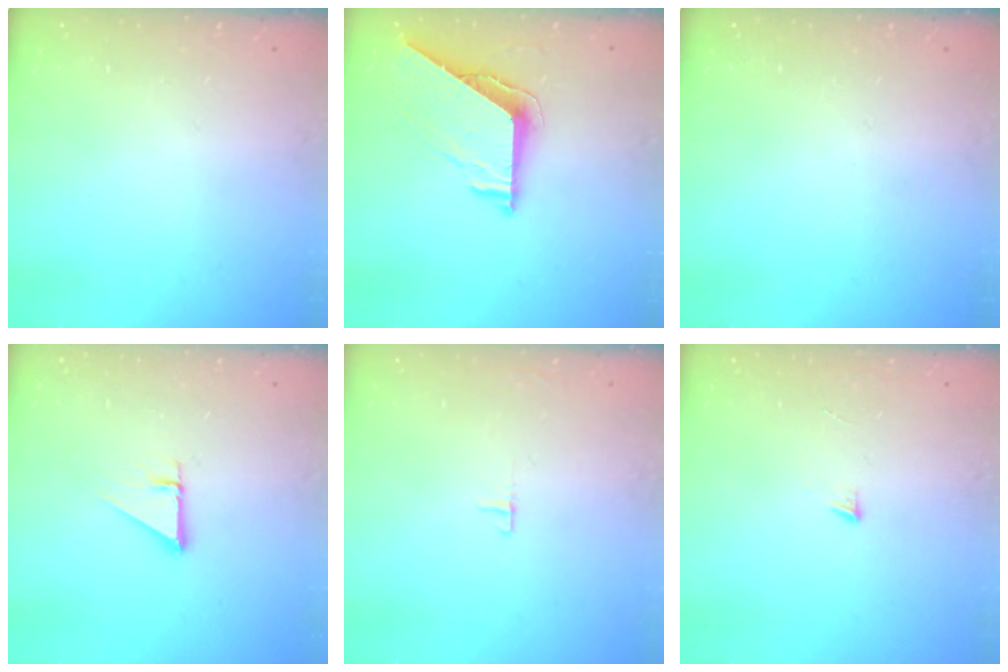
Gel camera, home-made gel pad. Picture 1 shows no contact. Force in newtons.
{"total": 7.6, "press": 7.6, "slide": 0.7}
{"total": 0.0}
{"total": 2.7, "press": 2.7, "slide": 0.1}
{"total": 3.6, "press": 3.5, "slide": 0.3}
{"total": 3.0, "press": 3.0, "slide": 0.3}